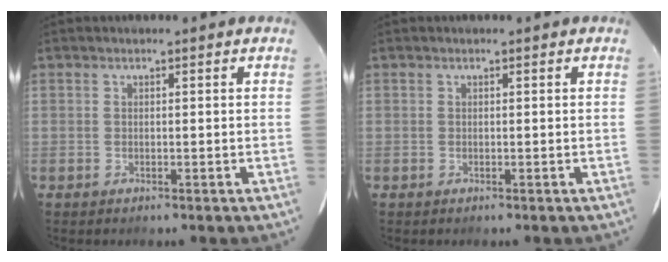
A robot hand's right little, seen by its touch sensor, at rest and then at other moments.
{"total": 0.0}